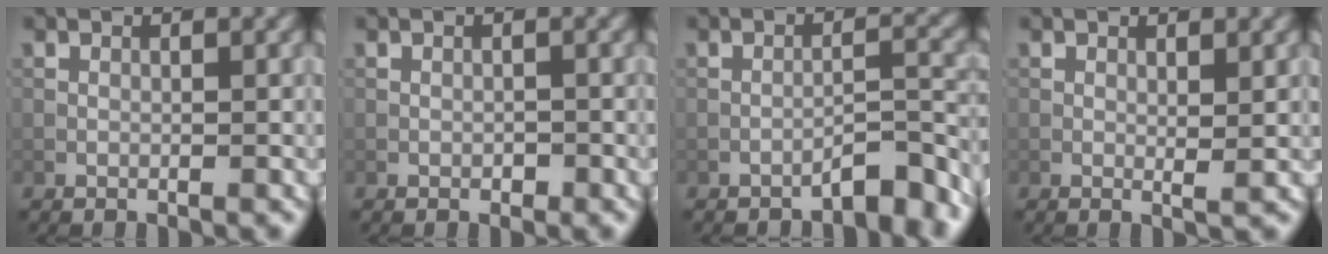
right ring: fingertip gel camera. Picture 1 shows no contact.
{"total": 0.6, "force": [-0.3, 0.4, 0.4], "torque": [-0.004, 0.000, -0.005]}
{"total": 3.0, "force": [-2.6, 0.4, 1.5], "torque": [-0.016, 0.017, -0.041]}
{"total": 0.9, "force": [0.4, 0.2, 0.8], "torque": [-0.013, -0.005, 0.006]}